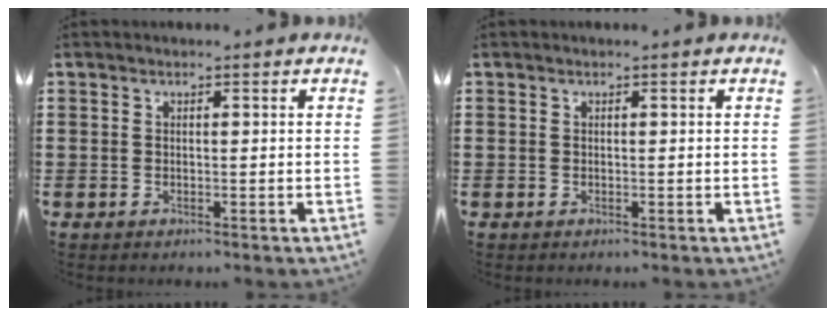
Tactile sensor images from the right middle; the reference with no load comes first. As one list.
[{"total": 0.0}]